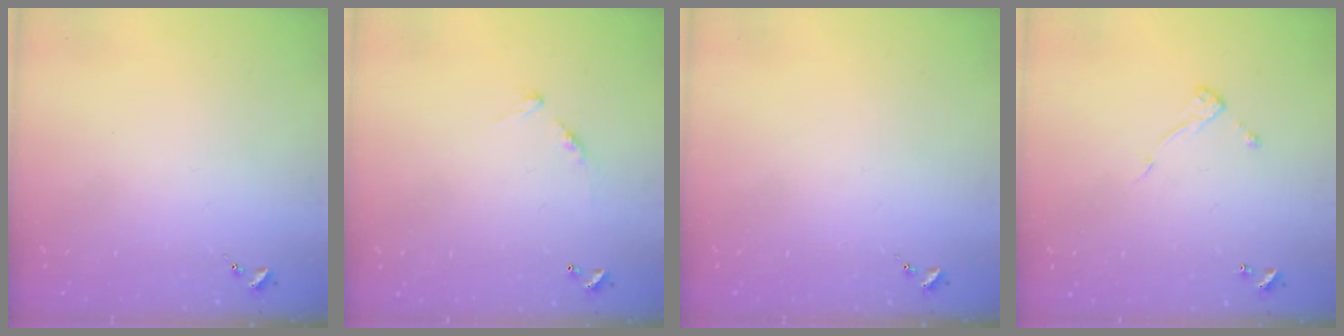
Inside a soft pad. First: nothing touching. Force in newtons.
{"total": 7.3, "press": 7.3, "slide": 0.5}
{"total": 0.0}
{"total": 6.2, "press": 6.2, "slide": 0.4}